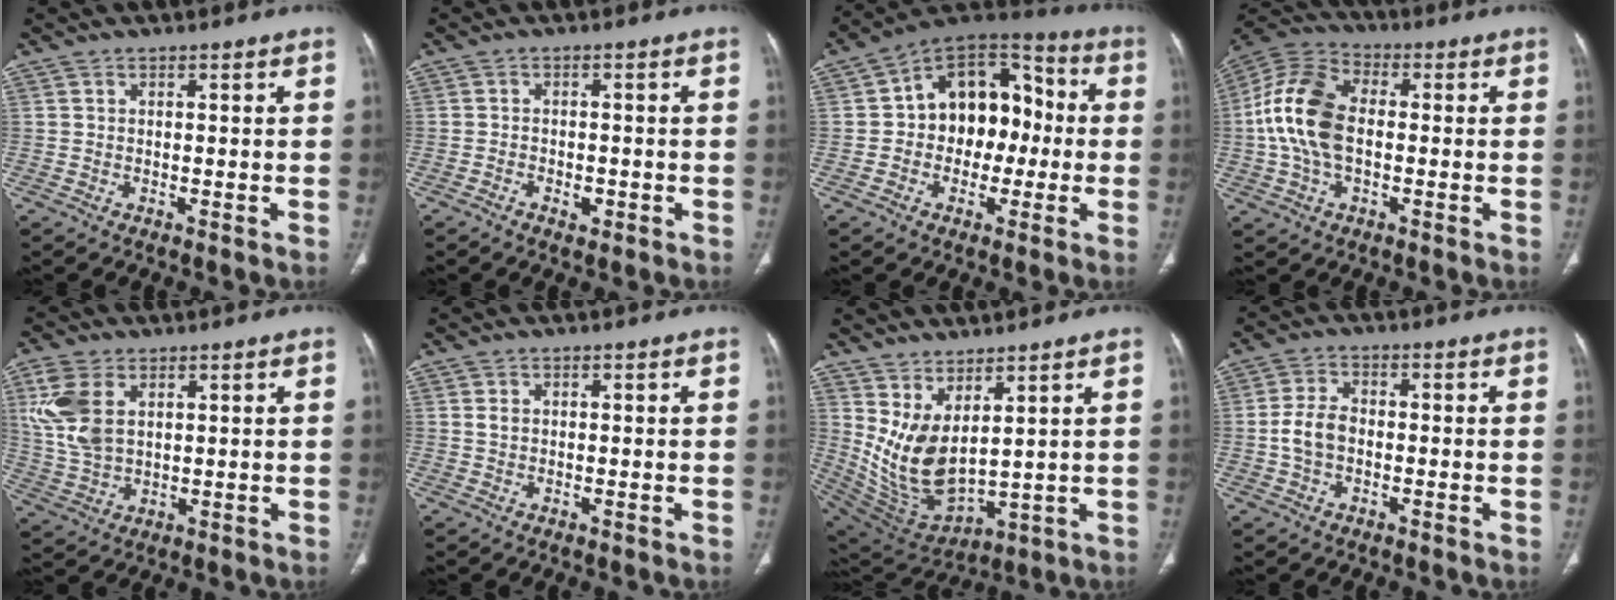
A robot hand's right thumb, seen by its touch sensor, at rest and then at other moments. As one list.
[{"total": 2.3, "force": [-1.1, 1.4, 1.3], "torque": [-0.020, 0.010, -0.015]}, {"total": 16.3, "force": [-0.5, 11.6, 11.4], "torque": [-0.110, 0.049, -0.021]}, {"total": 14.3, "force": [-0.6, 9.2, 11.0], "torque": [-0.218, 0.030, -0.019]}, {"total": 10.0, "force": [3.3, 6.2, 7.2], "torque": [-0.159, -0.004, 0.072]}, {"total": 1.1, "force": [0.3, 0.8, 0.7], "torque": [-0.013, 0.002, 0.008]}, {"total": 12.1, "force": [4.5, 5.6, 9.7], "torque": [-0.170, -0.044, 0.117]}, {"total": 5.1, "force": [-0.8, 3.5, 3.7], "torque": [-0.076, 0.017, -0.019]}]